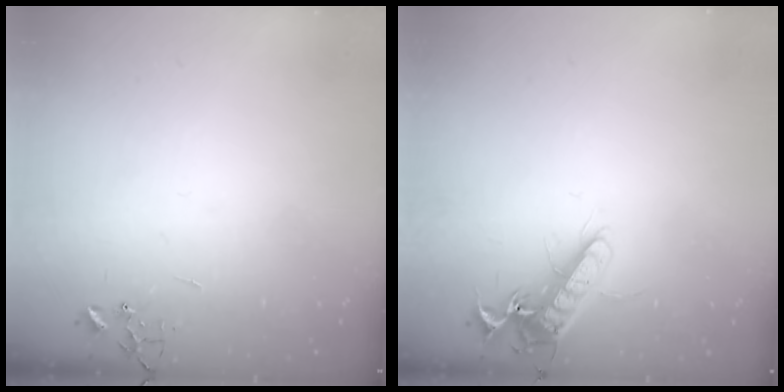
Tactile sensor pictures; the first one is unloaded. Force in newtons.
{"total": 13.3, "press": 13.2, "slide": 1.1}